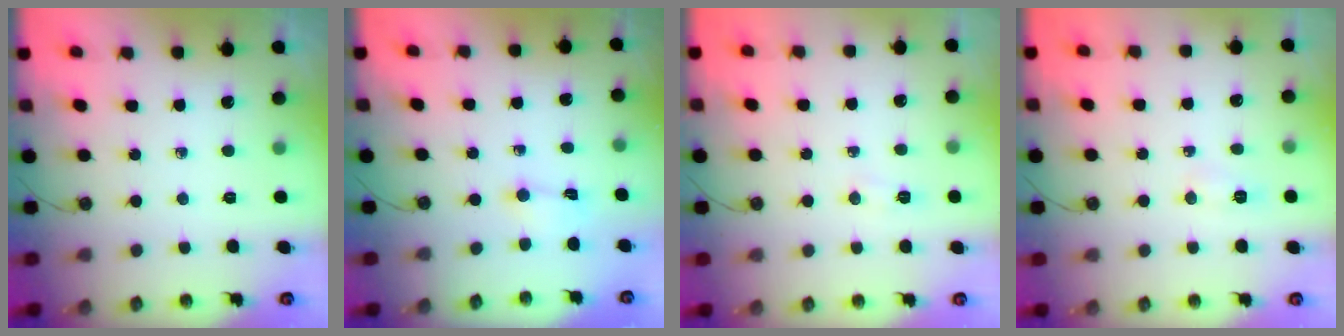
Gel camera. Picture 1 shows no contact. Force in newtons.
{"total": 1.2, "press": 1.0, "slide": 0.6}
{"total": 4.6, "press": 4.5, "slide": 0.8}
{"total": 6.0, "press": 5.8, "slide": 1.5}